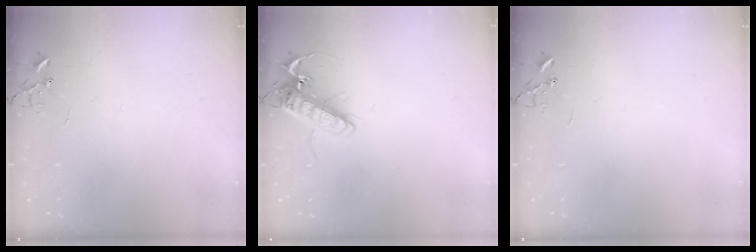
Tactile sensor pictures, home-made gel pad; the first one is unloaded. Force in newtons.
{"total": 15.2, "press": 15.0, "slide": 2.4}
{"total": 0.0}